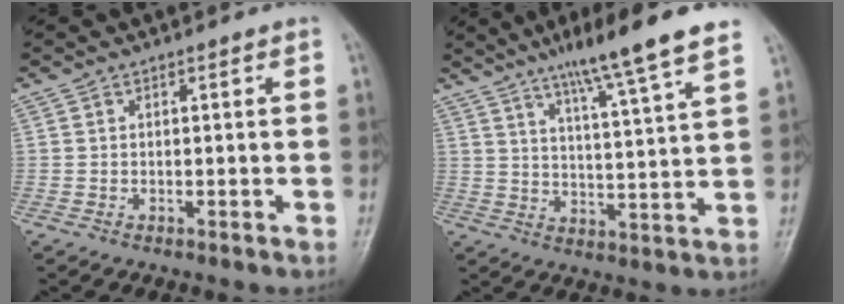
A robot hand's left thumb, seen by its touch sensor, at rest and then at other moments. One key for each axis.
{"total": 13.9, "fx": 9.8, "fy": 0.9, "fz": 9.9, "tx": -0.147, "ty": -0.038, "tz": 0.148}